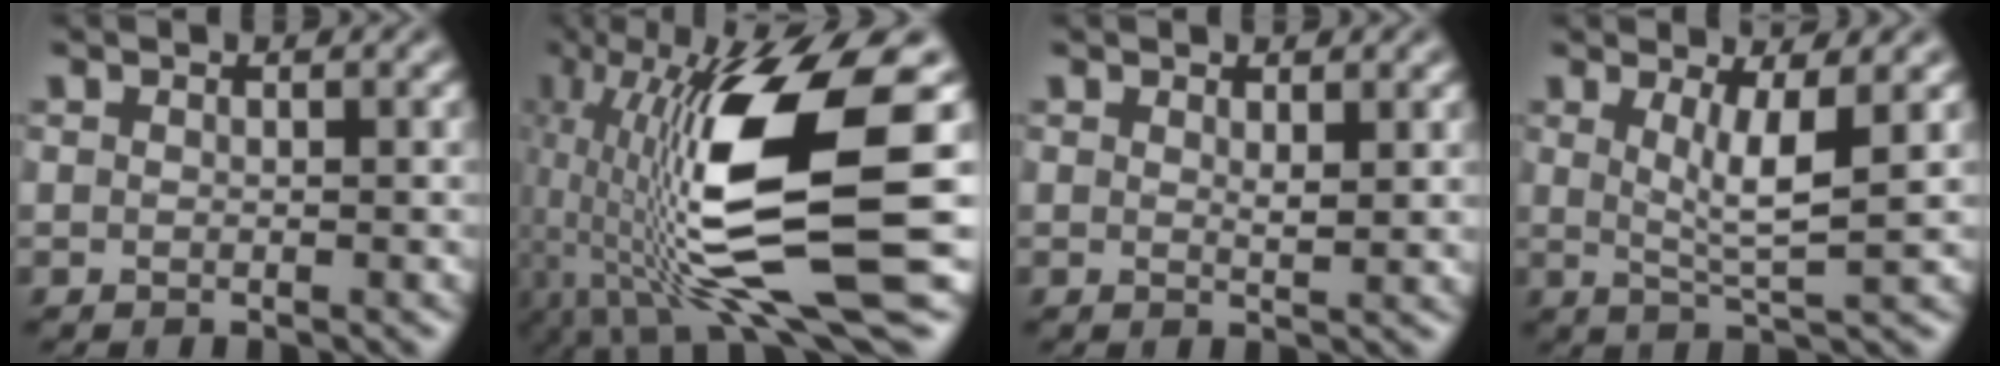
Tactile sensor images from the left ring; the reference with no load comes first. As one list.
[{"total": 14.9, "force": [-1.4, 4.0, 14.3], "torque": [-0.277, -0.002, -0.020]}, {"total": 1.1, "force": [0.7, 0.2, 0.9], "torque": [-0.016, -0.004, 0.012]}, {"total": 4.0, "force": [1.0, 0.8, 3.8], "torque": [-0.068, -0.009, 0.020]}]